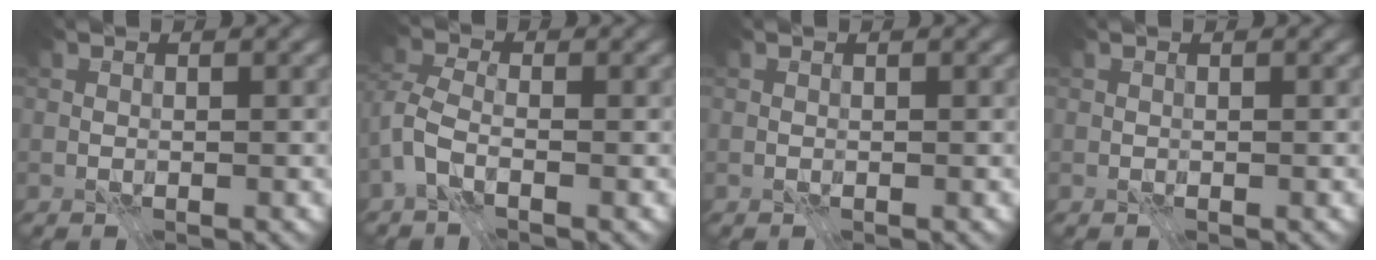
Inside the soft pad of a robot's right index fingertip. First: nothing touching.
{"total": 3.2, "force": [-1.9, 1.5, 2.1], "torque": [-0.057, 0.006, -0.050]}
{"total": 0.0}
{"total": 0.0}